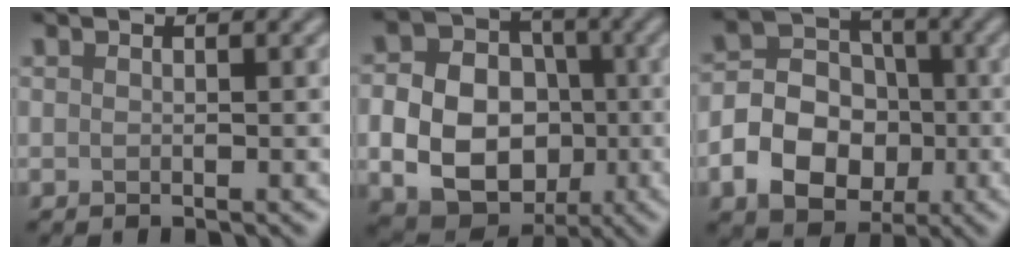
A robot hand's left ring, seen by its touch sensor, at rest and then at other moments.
{"total": 11.3, "force": [-1.9, 9.2, 6.2], "torque": [-0.100, -0.021, -0.047]}
{"total": 7.7, "force": [-2.4, 5.9, 4.3], "torque": [-0.059, -0.001, -0.055]}